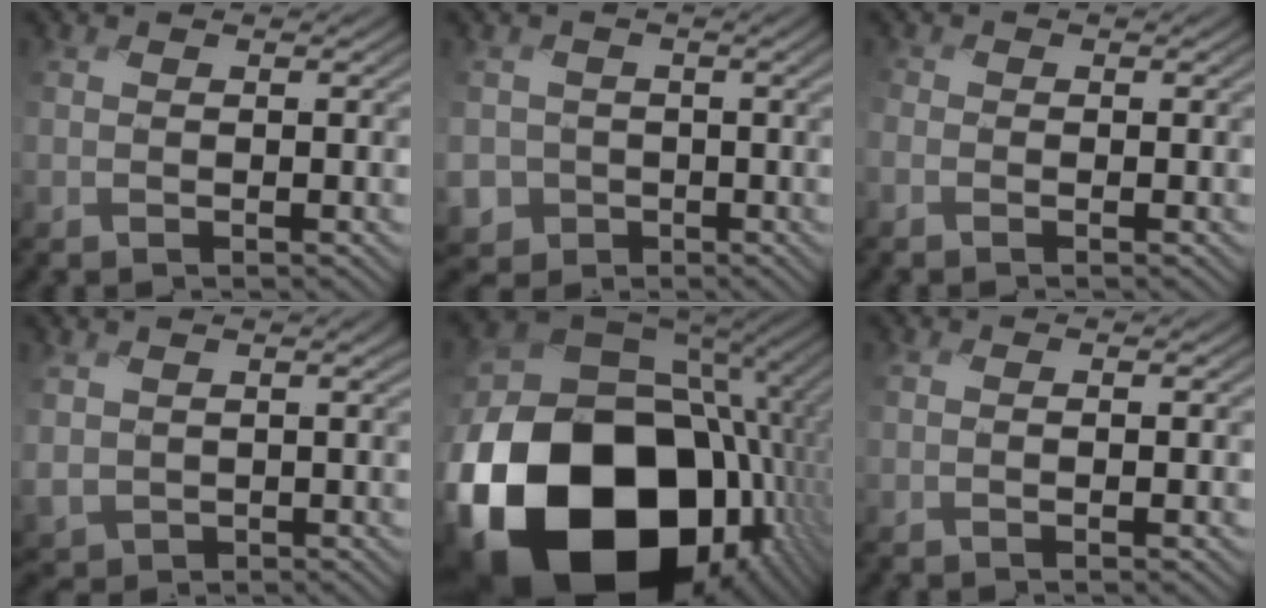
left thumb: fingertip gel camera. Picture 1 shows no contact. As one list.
[{"total": 4.4, "force": [-1.8, 4.0, -0.7], "torque": [-0.006, -0.019, -0.055]}, {"total": 1.1, "force": [-0.8, 0.8, -0.1], "torque": [0.000, -0.003, -0.018]}, {"total": 2.5, "force": [1.0, 2.1, 0.8], "torque": [-0.047, -0.015, 0.017]}, {"total": 24.5, "force": [-9.0, 18.0, 14.0], "torque": [-0.278, -0.059, -0.183]}, {"total": 0.8, "force": [0.0, -0.1, 0.8], "torque": [-0.017, 0.002, -0.001]}]